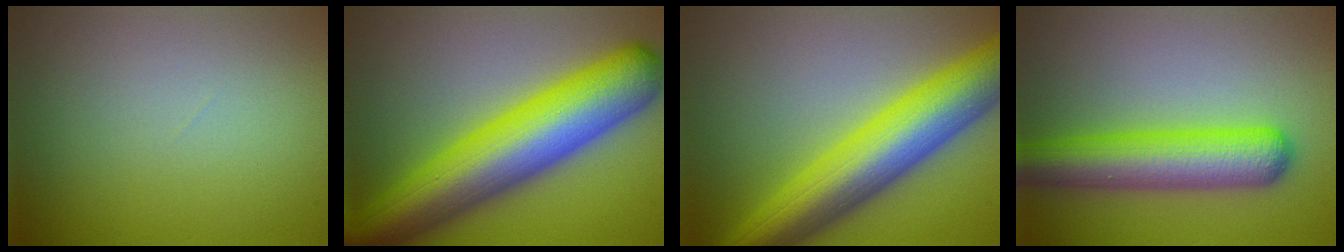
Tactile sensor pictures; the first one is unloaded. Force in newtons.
{"total": 12.3, "press": 12.3, "slide": 0.3}
{"total": 10.3, "press": 10.3, "slide": 0.2}
{"total": 6.9, "press": 6.9, "slide": 0.2}